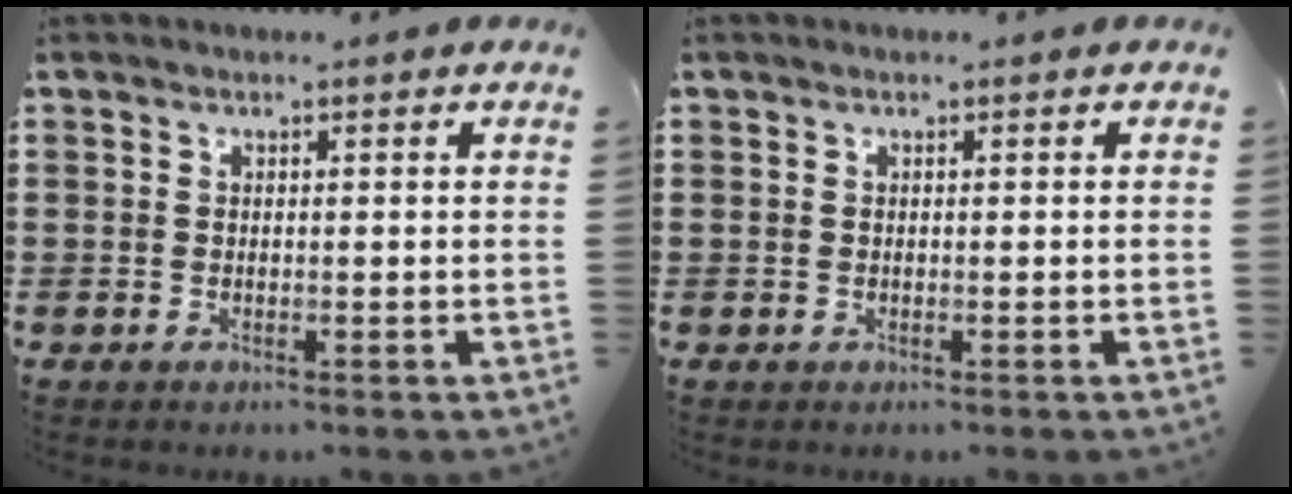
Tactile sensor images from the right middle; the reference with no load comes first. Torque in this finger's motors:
{"motor_torque": [-0.18, 0.16, 0.00, 0.00]}